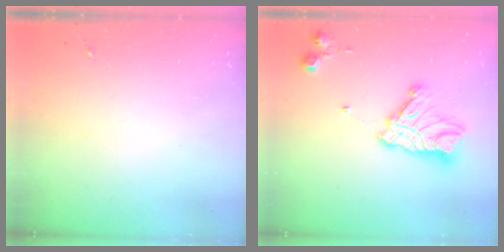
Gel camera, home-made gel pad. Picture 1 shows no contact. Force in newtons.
{"total": 15.8, "press": 15.8, "slide": 1.3}